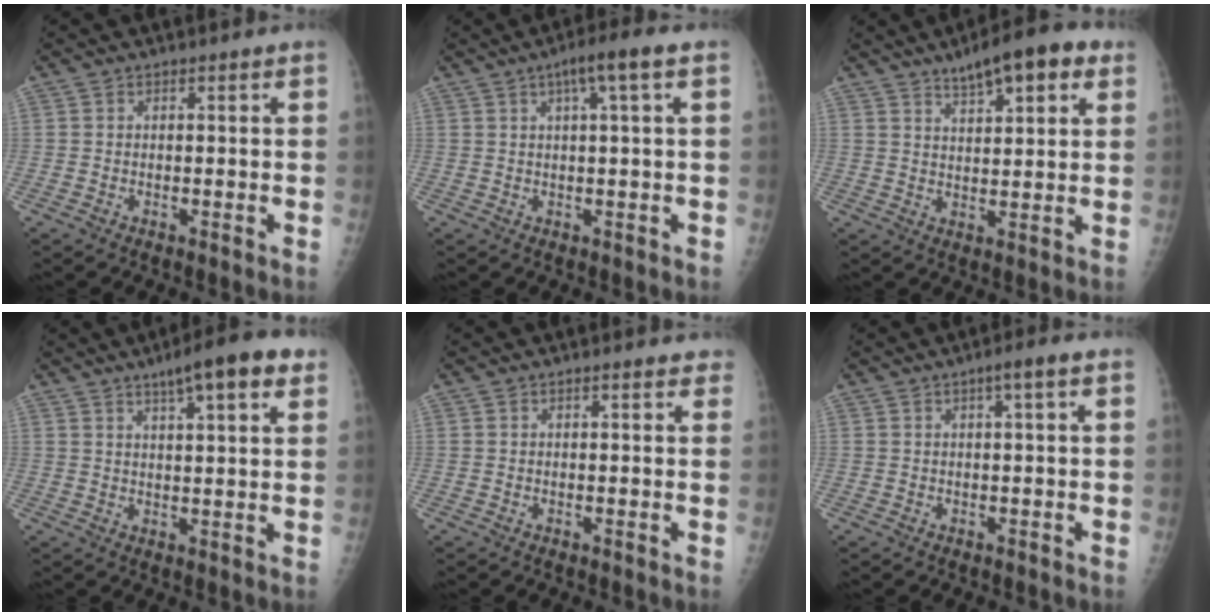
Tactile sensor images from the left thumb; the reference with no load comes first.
{"total": 5.5, "force": [2.2, 0.1, 5.0], "torque": [-0.088, 0.012, 0.037]}
{"total": 11.0, "force": [6.4, 3.6, 8.1], "torque": [-0.096, -0.009, 0.092]}
{"total": 10.6, "force": [6.2, 2.2, 8.4], "torque": [-0.108, -0.010, 0.085]}
{"total": 2.1, "force": [1.5, 0.8, 1.3], "torque": [-0.002, 0.002, 0.013]}
{"total": 2.8, "force": [1.1, 0.1, 2.5], "torque": [-0.046, 0.006, 0.018]}